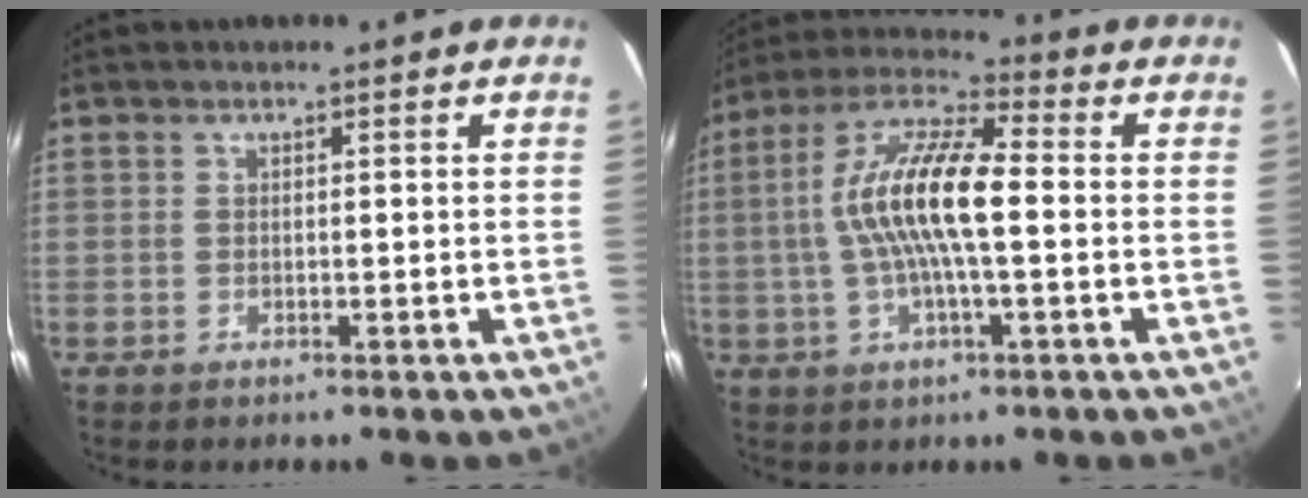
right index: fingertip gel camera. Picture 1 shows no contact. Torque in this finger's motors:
{"motor_torque": [1.96, -0.19, 1.06, 0.21]}